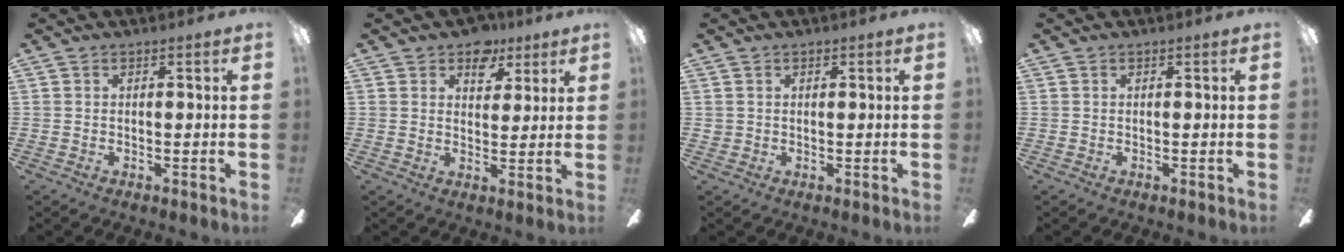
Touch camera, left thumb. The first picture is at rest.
{"total": 7.5, "force": [5.0, 4.8, 2.8], "torque": [-0.028, -0.022, 0.087]}
{"total": 1.0, "force": [0.3, 0.9, 0.1], "torque": [-0.004, 0.005, 0.005]}
{"total": 0.0}